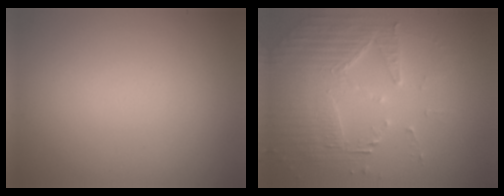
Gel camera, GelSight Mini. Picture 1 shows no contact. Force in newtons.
{"total": 4.9, "press": 4.3, "slide": 2.3}